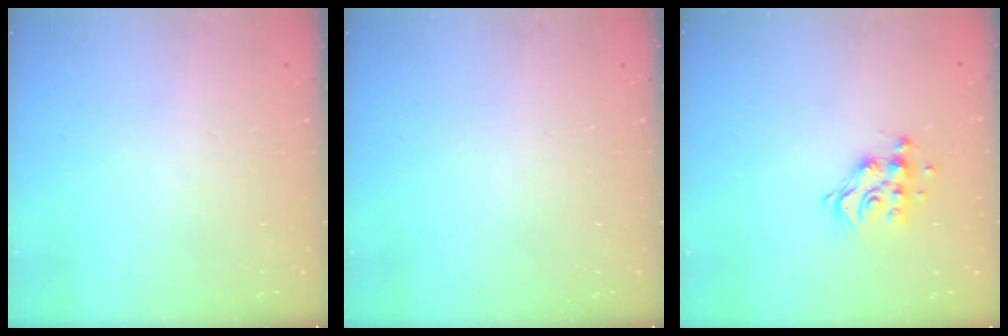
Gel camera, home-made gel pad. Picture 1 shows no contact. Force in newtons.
{"total": 0.0}
{"total": 11.2, "press": 11.1, "slide": 0.9}